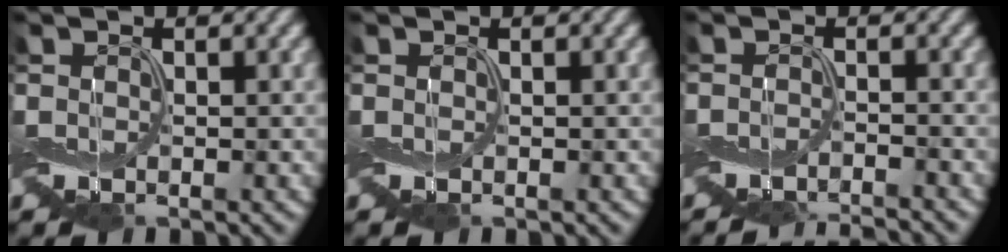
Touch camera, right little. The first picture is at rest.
{"total": 0.0}
{"total": 3.9, "force": [-3.6, 0.1, 1.3], "torque": [-0.013, -0.012, -0.066]}